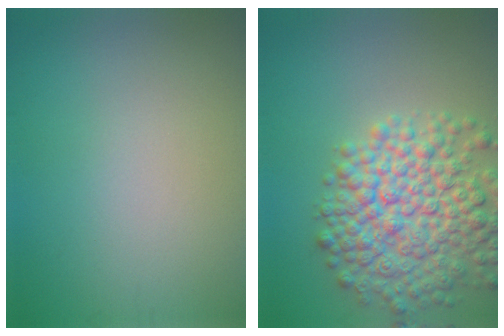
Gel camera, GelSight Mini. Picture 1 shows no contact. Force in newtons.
{"total": 8.6, "press": 8.6, "slide": 0.4}